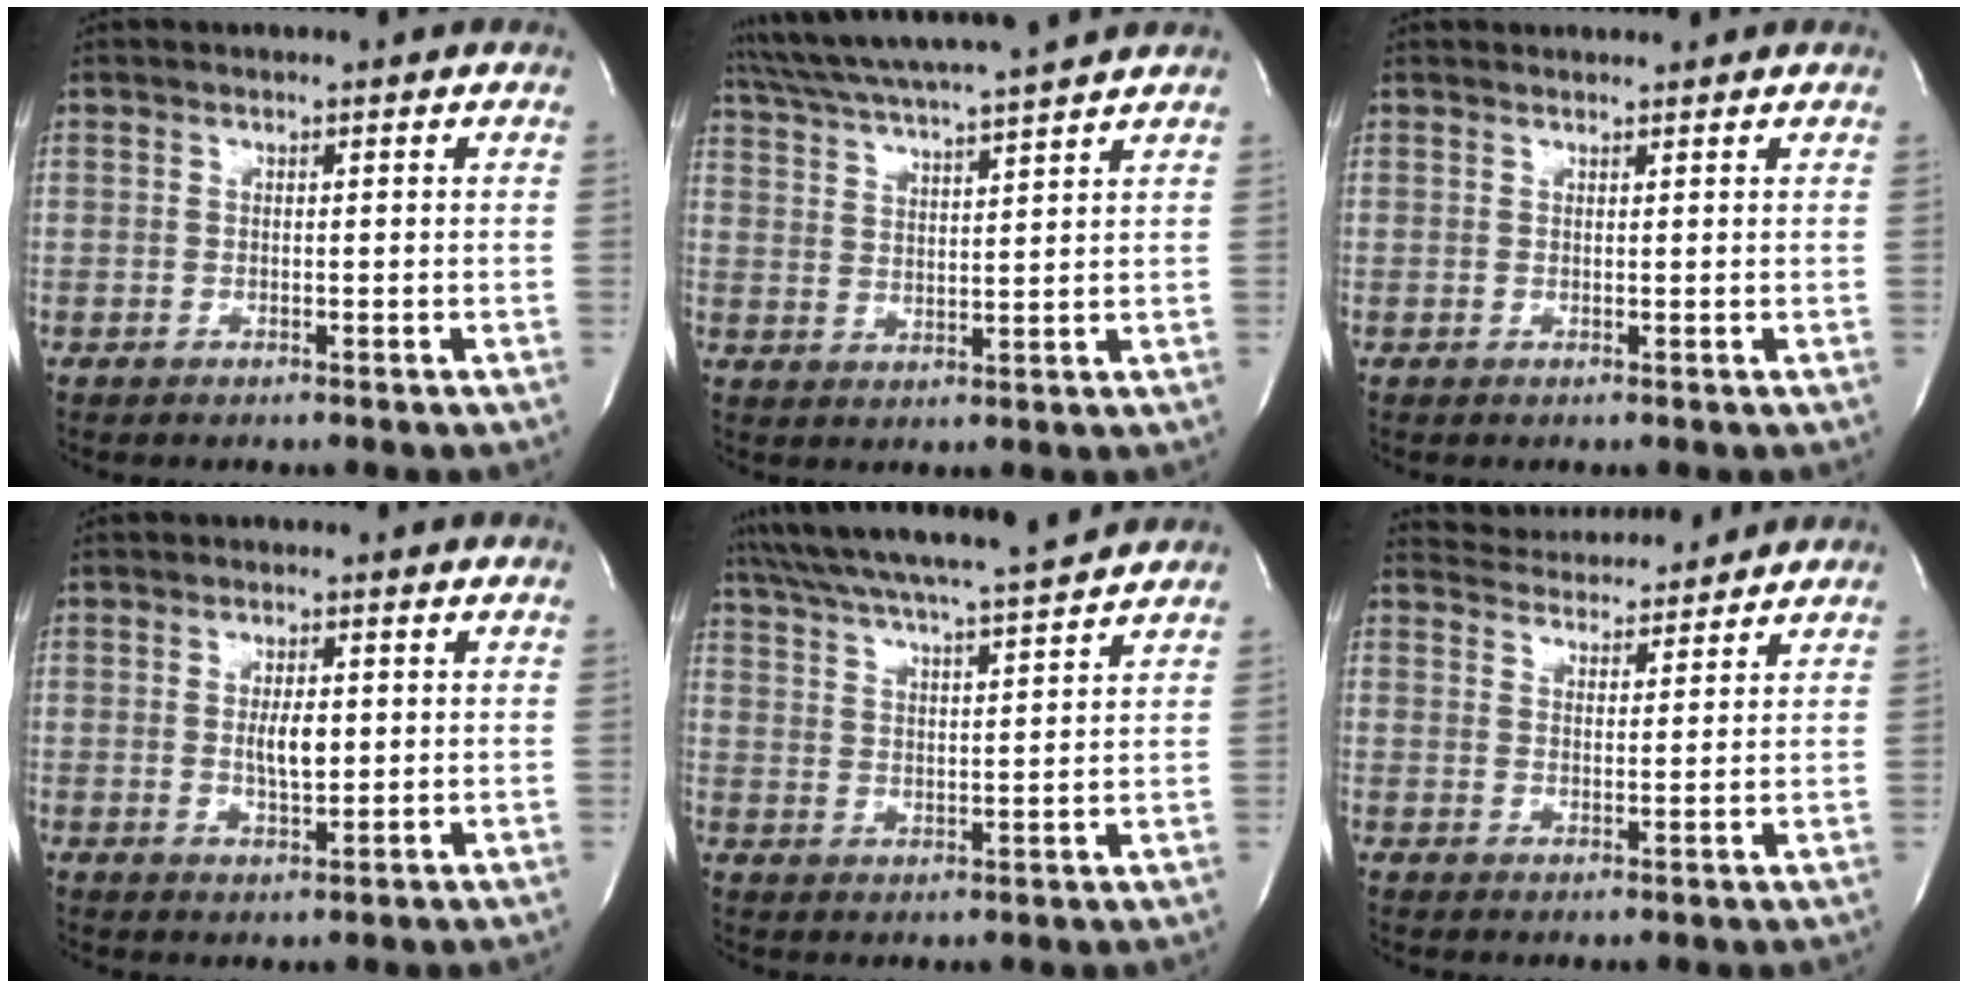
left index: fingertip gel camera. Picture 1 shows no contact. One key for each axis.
{"total": 13.8, "fx": 12.4, "fy": -0.8, "fz": 6.1, "tx": -0.120, "ty": 0.020, "tz": 0.196}
{"total": 1.4, "fx": 1.4, "fy": 0.1, "fz": 0.0, "tx": -0.009, "ty": 0.010, "tz": 0.025}
{"total": 4.0, "fx": 0.3, "fy": 1.3, "fz": 3.8, "tx": -0.068, "ty": -0.004, "tz": 0.008}
{"total": 17.1, "fx": 15.4, "fy": 0.0, "fz": 7.3, "tx": -0.142, "ty": 0.013, "tz": 0.235}
{"total": 8.4, "fx": 8.2, "fy": 1.2, "fz": 1.1, "tx": -0.023, "ty": 0.013, "tz": 0.122}